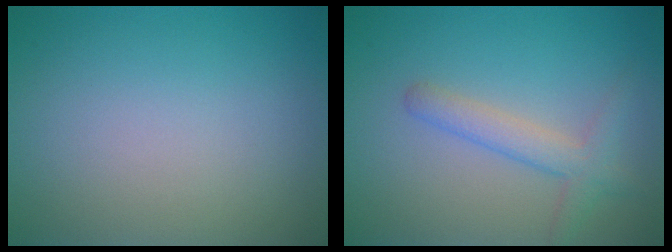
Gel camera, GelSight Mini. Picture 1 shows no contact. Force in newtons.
{"total": 2.8, "press": 2.8, "slide": 0.1}